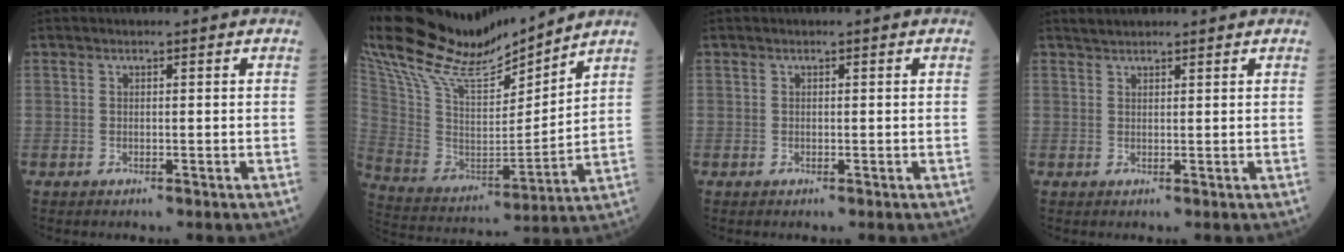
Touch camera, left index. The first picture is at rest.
{"total": 20.8, "force": [18.7, 2.9, 8.6], "torque": [-0.188, -0.002, 0.345]}
{"total": 0.0}
{"total": 2.2, "force": [2.1, 0.4, 0.4], "torque": [-0.013, 0.020, 0.039]}